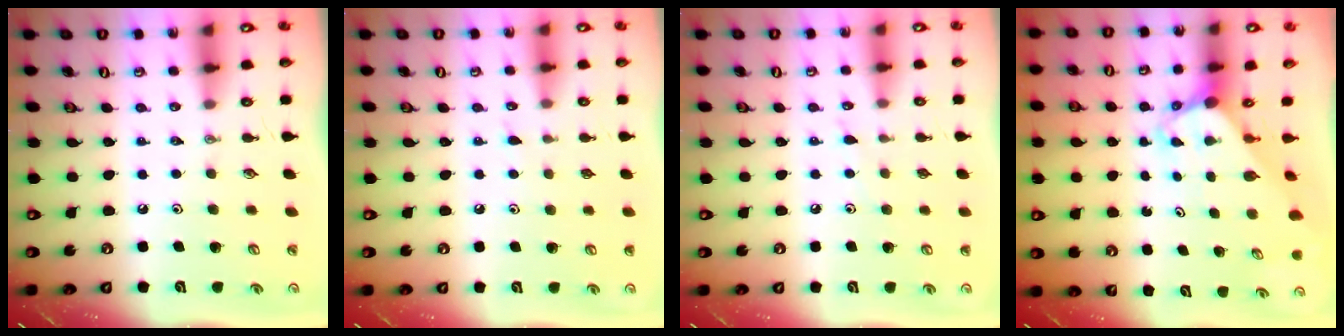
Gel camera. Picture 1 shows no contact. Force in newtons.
{"total": 3.9, "press": 3.9, "slide": 0.4}
{"total": 4.7, "press": 4.6, "slide": 0.5}
{"total": 2.9, "press": 2.9, "slide": 0.2}